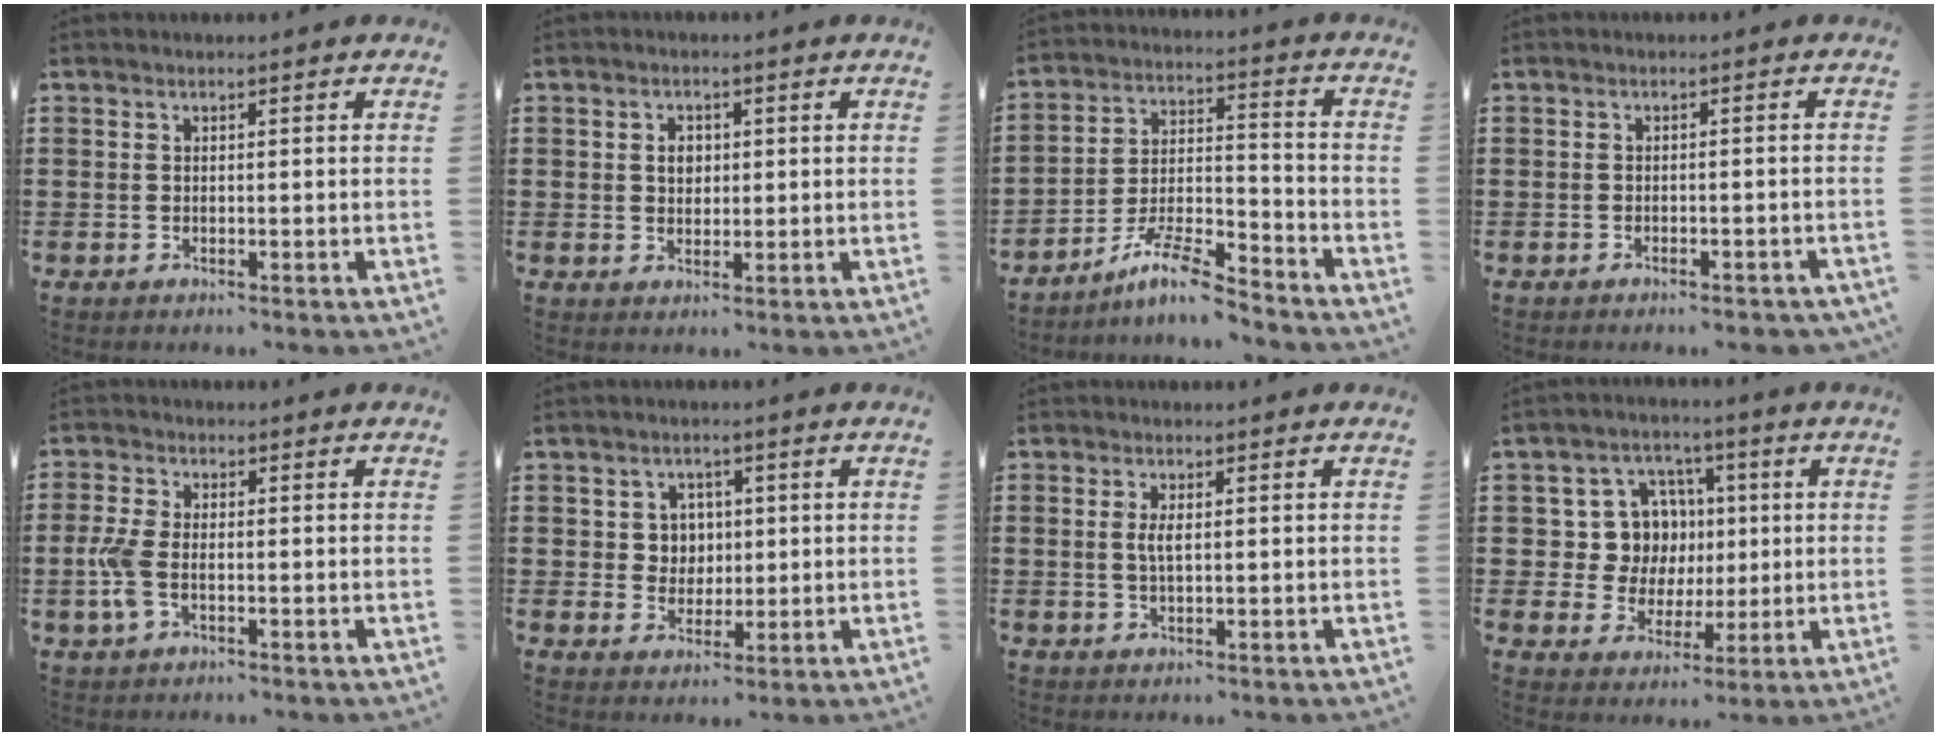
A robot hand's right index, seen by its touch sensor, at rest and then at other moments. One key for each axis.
{"total": 2.4, "fx": 0.4, "fy": 1.8, "fz": 1.6, "tx": -0.036, "ty": 0.009, "tz": 0.007}
{"total": 9.2, "fx": -7.8, "fy": 1.2, "fz": 4.8, "tx": -0.086, "ty": 0.016, "tz": -0.149}
{"total": 1.3, "fx": -1.1, "fy": 0.0, "fz": 0.6, "tx": -0.015, "ty": -0.004, "tz": -0.021}
{"total": 4.4, "fx": -0.8, "fy": 2.1, "fz": 3.7, "tx": -0.095, "ty": -0.006, "tz": -0.020}
{"total": 3.7, "fx": 0.9, "fy": 3.5, "fz": 1.0, "tx": -0.038, "ty": 0.010, "tz": 0.015}
{"total": 2.2, "fx": 0.3, "fy": 0.5, "fz": 2.1, "tx": -0.042, "ty": 0.000, "tz": 0.003}
{"total": 9.4, "fx": 1.5, "fy": 8.6, "fz": 3.6, "tx": -0.093, "ty": 0.015, "tz": 0.035}